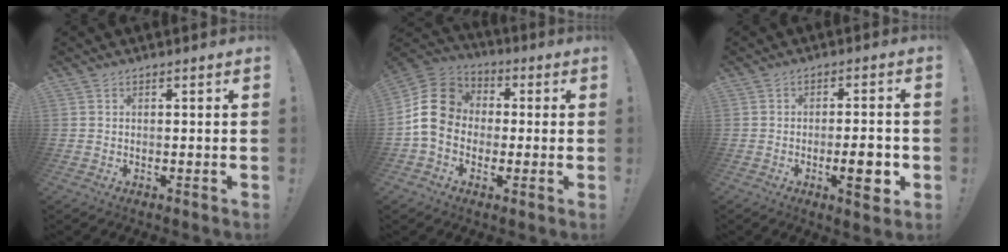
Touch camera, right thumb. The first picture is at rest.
{"total": 14.6, "force": [0.0, 12.2, 8.1], "torque": [-0.134, 0.019, 0.010]}
{"total": 8.4, "force": [-2.7, 2.0, 7.7], "torque": [-0.106, 0.005, -0.042]}